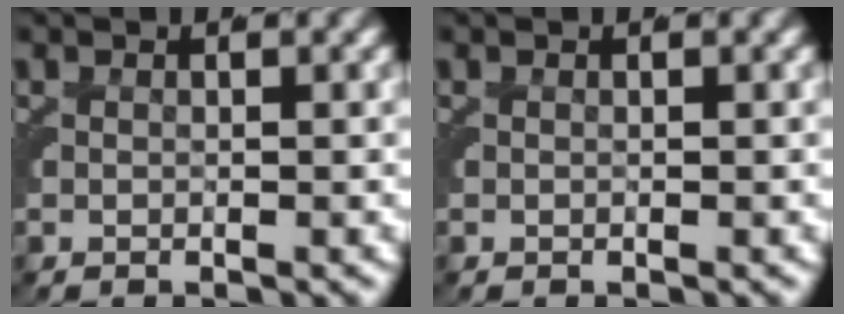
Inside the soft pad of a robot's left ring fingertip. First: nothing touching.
{"total": 0.0}